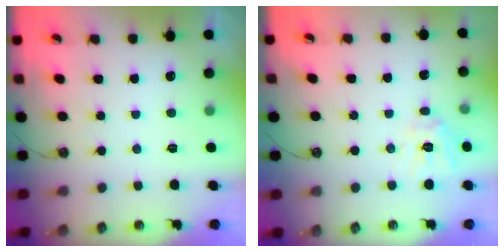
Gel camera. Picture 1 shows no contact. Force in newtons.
{"total": 11.2, "press": 11.1, "slide": 1.0}